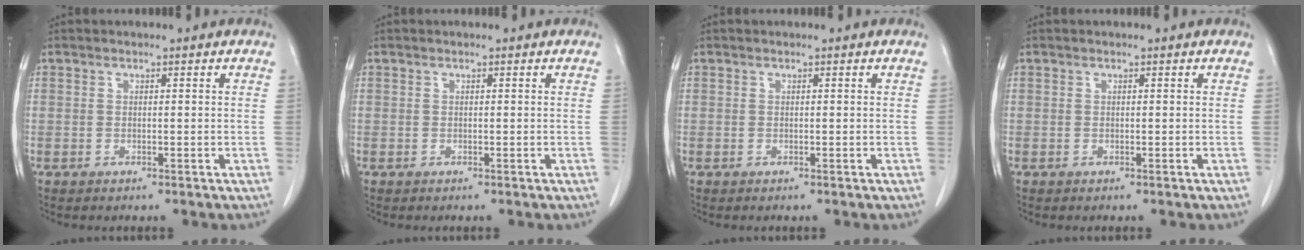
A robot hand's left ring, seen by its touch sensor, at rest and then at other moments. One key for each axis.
{"total": 0.0}
{"total": 0.0}
{"total": 0.0}